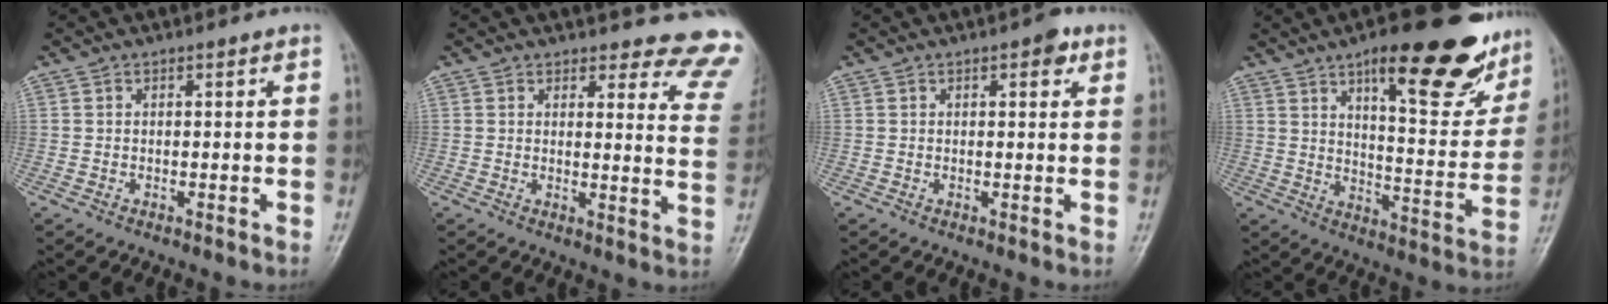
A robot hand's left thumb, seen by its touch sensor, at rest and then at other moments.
{"total": 13.0, "force": [12.5, 3.2, 1.4], "torque": [0.042, -0.120, 0.100]}
{"total": 2.5, "force": [1.3, 1.1, 1.9], "torque": [-0.018, -0.002, 0.013]}
{"total": 22.9, "force": [13.8, 7.4, 16.7], "torque": [-0.178, -0.056, 0.197]}